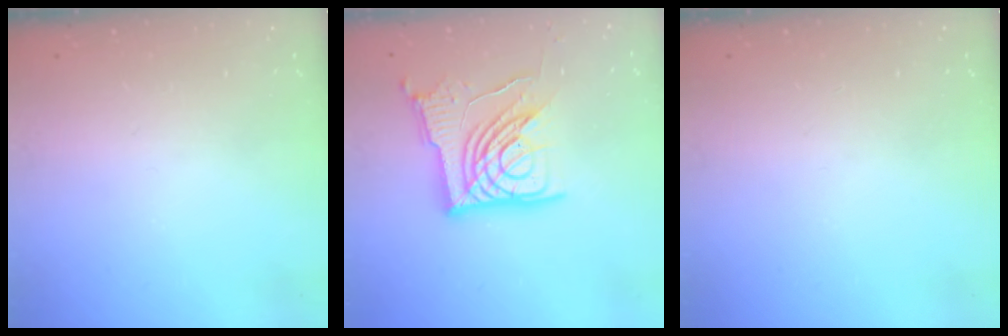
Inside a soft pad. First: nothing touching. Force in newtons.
{"total": 15.8, "press": 15.7, "slide": 1.5}
{"total": 0.0}